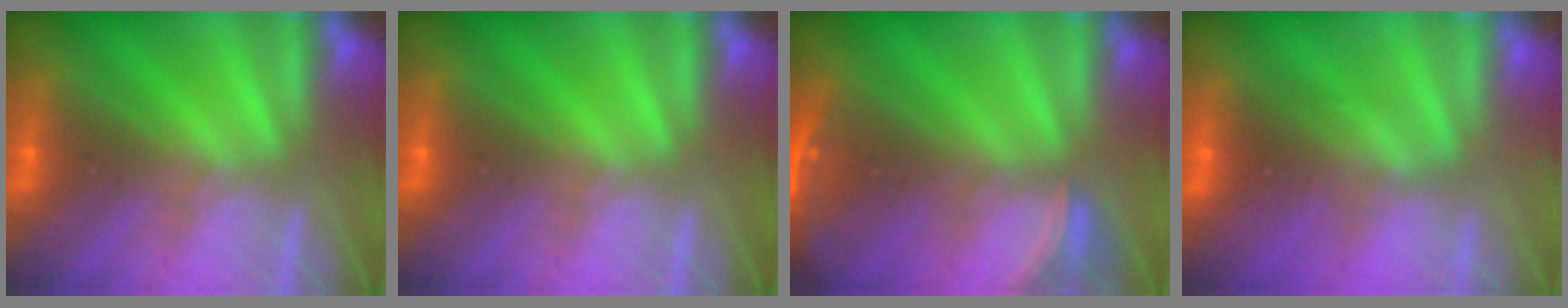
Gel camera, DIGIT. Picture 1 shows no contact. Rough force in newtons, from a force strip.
{"total": 0.0}
{"total": 2.7}
{"total": 2.7}